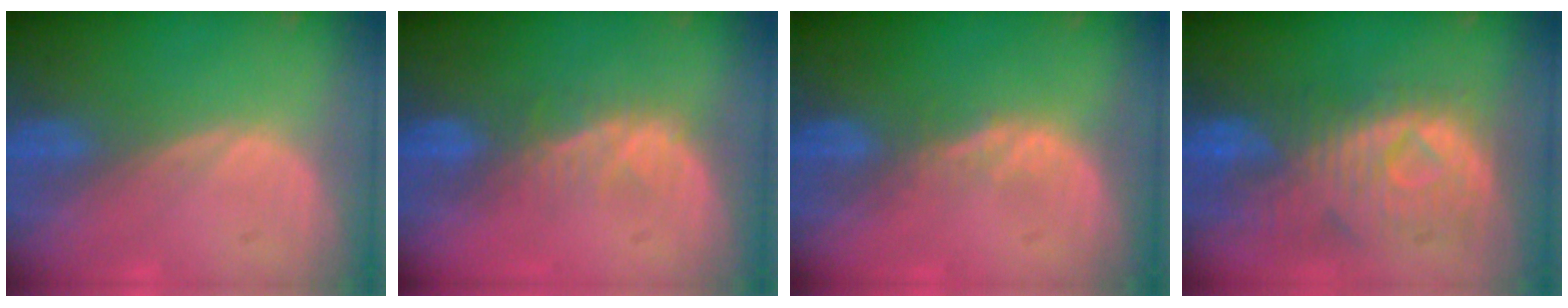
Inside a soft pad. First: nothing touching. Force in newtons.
{"total": 3.7, "press": 3.3, "slide": 1.6}
{"total": 1.4, "press": 1.4, "slide": 0.1}
{"total": 10.2, "press": 9.3, "slide": 4.2}